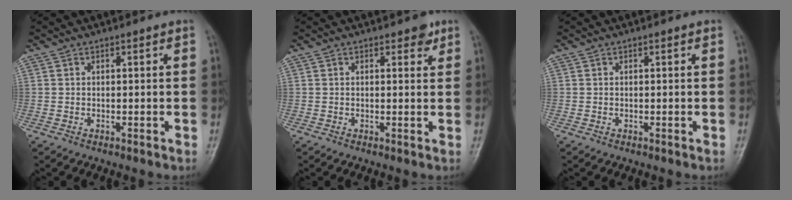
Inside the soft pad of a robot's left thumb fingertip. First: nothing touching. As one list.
[{"total": 2.0, "force": [1.2, 1.1, 1.1], "torque": [-0.001, -0.005, 0.014]}, {"total": 0.6, "force": [0.2, 0.3, 0.5], "torque": [-0.001, 0.003, 0.002]}]